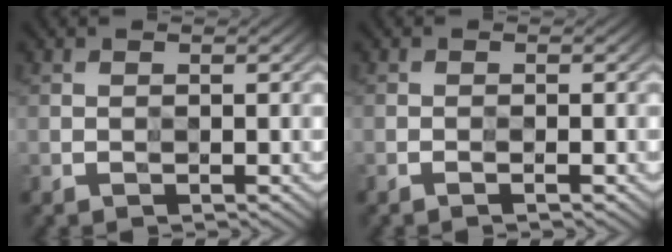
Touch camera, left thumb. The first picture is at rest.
{"total": 0.7, "force": [-0.6, -0.4, 0.2], "torque": [-0.005, -0.003, -0.015]}